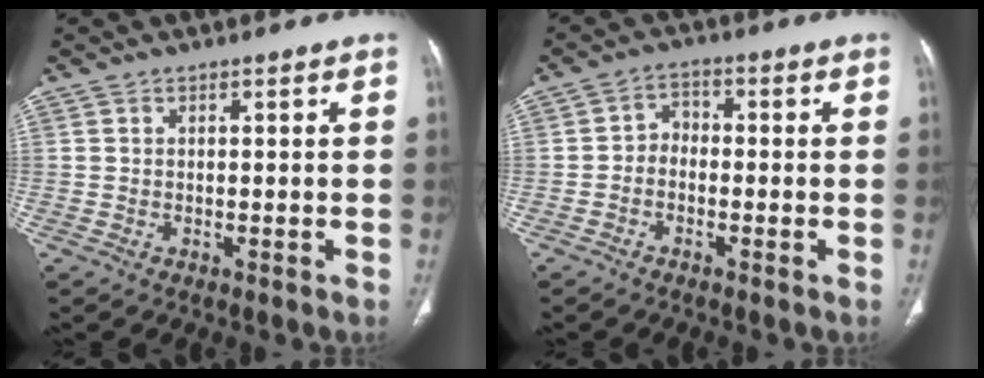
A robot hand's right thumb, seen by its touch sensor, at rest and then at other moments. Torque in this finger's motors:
{"motor_torque": [-0.04, -0.02, -0.11, -0.09, 0.07]}